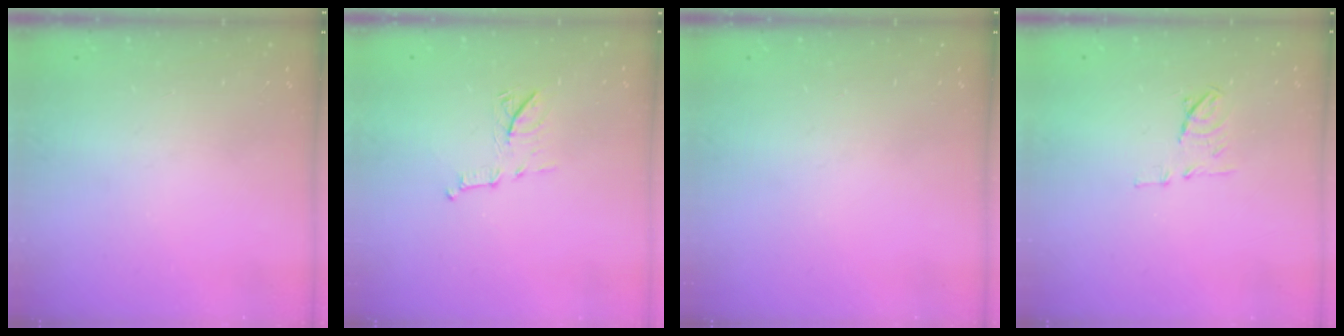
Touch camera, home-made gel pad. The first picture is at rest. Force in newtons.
{"total": 8.6, "press": 8.5, "slide": 1.1}
{"total": 0.0}
{"total": 7.6, "press": 7.6, "slide": 0.8}